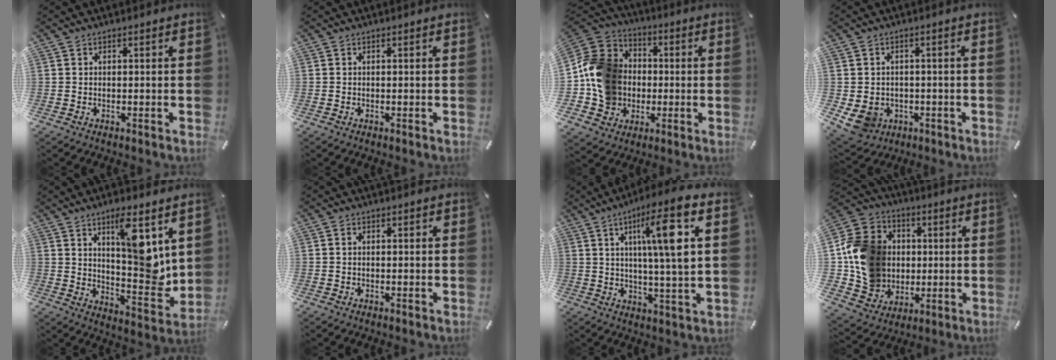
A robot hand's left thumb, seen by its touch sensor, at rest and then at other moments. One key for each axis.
{"total": 0.0}
{"total": 15.1, "fx": -2.3, "fy": 13.7, "fz": 5.9, "tx": -0.127, "ty": 0.030, "tz": -0.036}
{"total": 5.5, "fx": -1.2, "fy": 5.1, "fz": 1.5, "tx": -0.050, "ty": 0.000, "tz": -0.022}
{"total": 12.7, "fx": 6.0, "fy": 4.0, "fz": 10.4, "tx": -0.132, "ty": -0.058, "tz": 0.100}
{"total": 0.7, "fx": -0.1, "fy": 0.6, "fz": 0.3, "tx": -0.010, "ty": 0.004, "tz": -0.003}
{"total": 13.8, "fx": 4.9, "fy": 1.8, "fz": 12.8, "tx": -0.208, "ty": -0.008, "tz": 0.069}
{"total": 15.3, "fx": 0.2, "fy": 14.0, "fz": 6.3, "tx": -0.129, "ty": 0.011, "tz": 0.013}